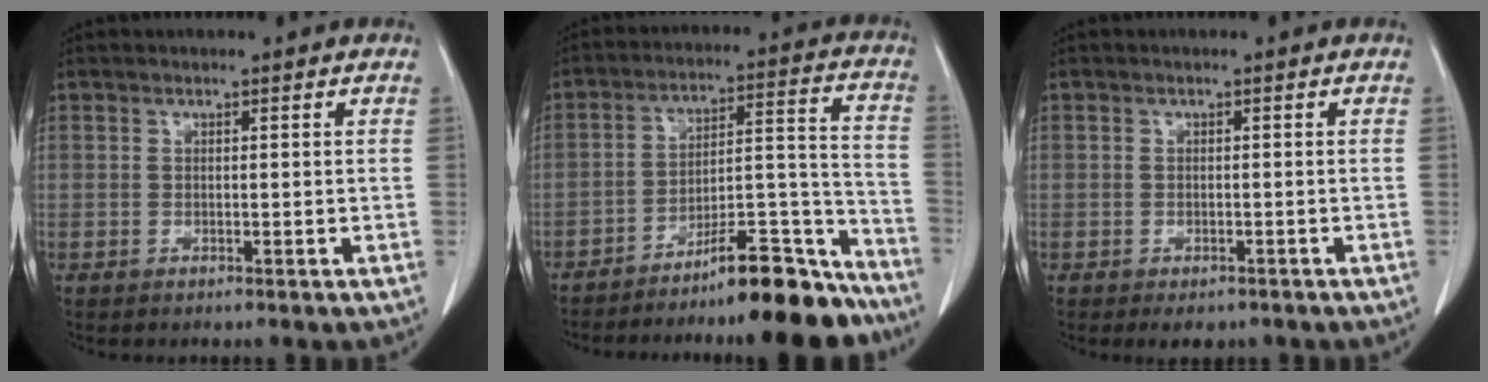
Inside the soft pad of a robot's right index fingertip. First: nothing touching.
{"total": 16.7, "force": [-14.6, 2.2, 7.8], "torque": [-0.090, 0.058, -0.230]}
{"total": 2.6, "force": [-1.8, 1.6, 0.9], "torque": [-0.005, 0.001, -0.017]}